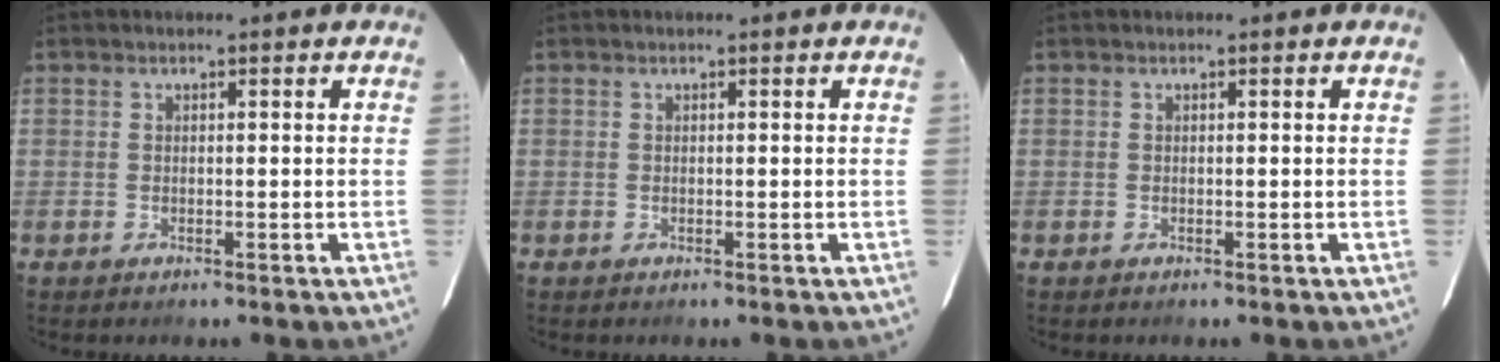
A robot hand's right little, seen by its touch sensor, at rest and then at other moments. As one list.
[{"total": 0.0}, {"total": 0.0}]